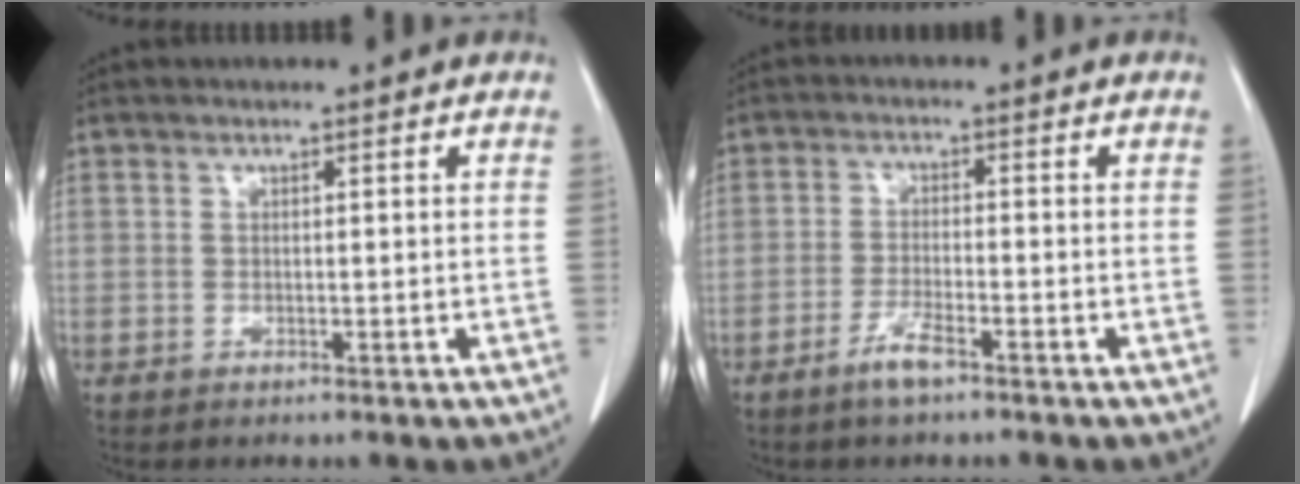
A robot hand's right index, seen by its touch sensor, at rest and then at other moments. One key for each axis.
{"total": 3.5, "fx": -2.6, "fy": 0.4, "fz": 2.4, "tx": -0.052, "ty": -0.003, "tz": -0.050}